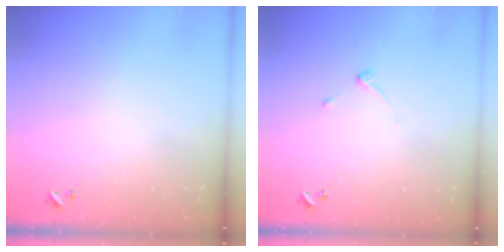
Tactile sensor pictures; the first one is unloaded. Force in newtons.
{"total": 3.3, "press": 3.2, "slide": 0.6}